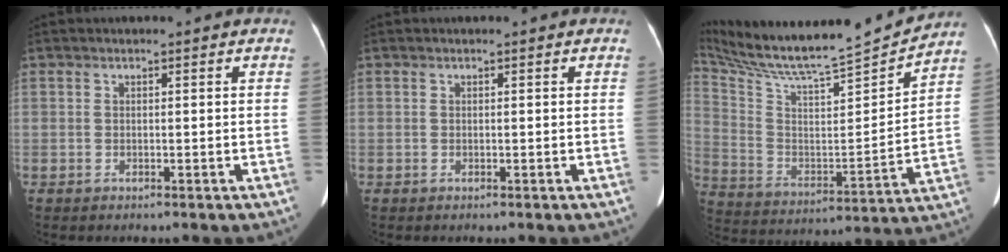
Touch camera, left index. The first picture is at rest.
{"total": 0.0}
{"total": 19.7, "force": [18.4, 0.0, 7.0], "torque": [-0.147, -0.041, 0.303]}